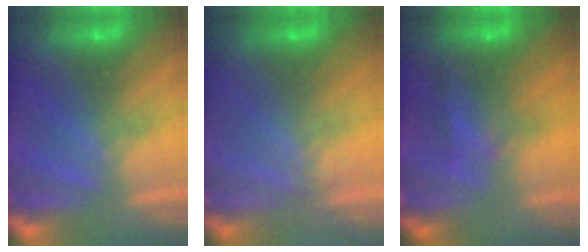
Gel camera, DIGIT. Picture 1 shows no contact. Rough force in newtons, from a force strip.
{"total": 1.1}
{"total": 5.6}